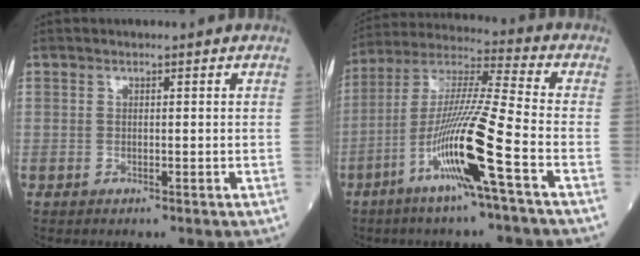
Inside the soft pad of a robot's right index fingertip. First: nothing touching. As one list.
[{"total": 14.7, "force": [-6.0, -1.1, 13.4], "torque": [-0.266, -0.006, -0.118]}]